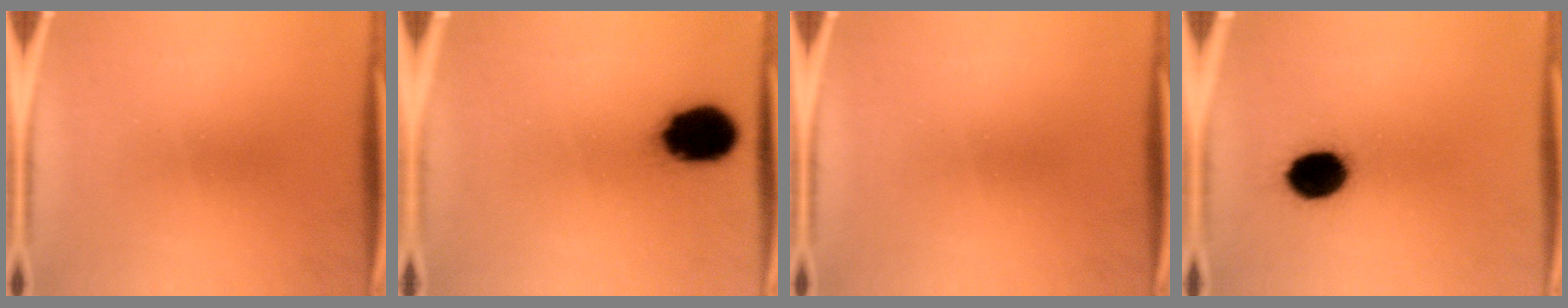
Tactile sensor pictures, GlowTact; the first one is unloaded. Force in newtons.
{"total": 14.0}
{"total": 0.0}
{"total": 10.2}